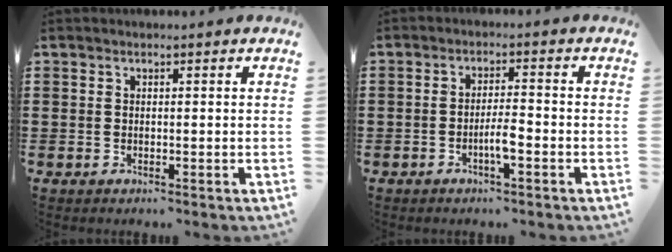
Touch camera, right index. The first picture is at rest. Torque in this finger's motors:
{"motor_torque": [1.07, 1.07, 0.51, 0.12]}